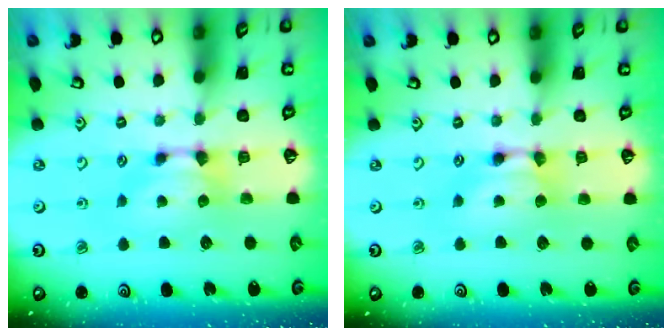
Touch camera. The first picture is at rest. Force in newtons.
{"total": 1.6, "press": 1.6, "slide": 0.2}